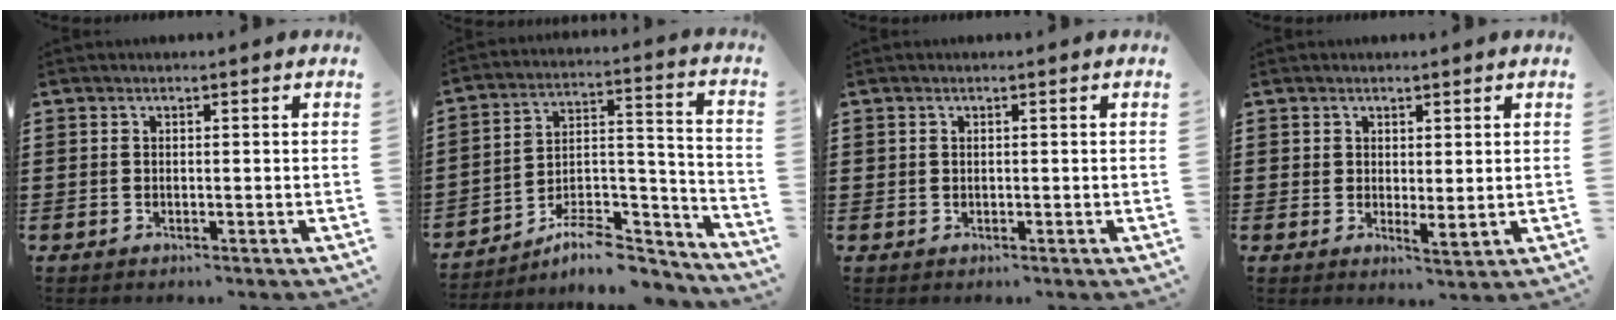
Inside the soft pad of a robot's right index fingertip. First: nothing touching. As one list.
[{"total": 8.5, "force": [-6.9, 2.9, 3.8], "torque": [-0.058, 0.020, -0.130]}, {"total": 0.5, "force": [0.2, 0.5, 0.1], "torque": [-0.004, 0.003, 0.005]}, {"total": 1.6, "force": [1.2, 0.8, 0.8], "torque": [-0.017, 0.002, 0.024]}]